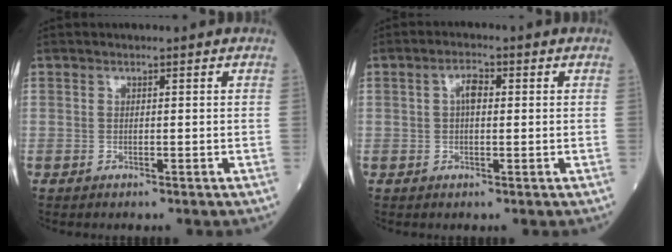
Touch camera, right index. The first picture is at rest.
{"total": 2.7, "force": [0.4, 1.2, 2.4], "torque": [-0.045, 0.011, 0.006]}